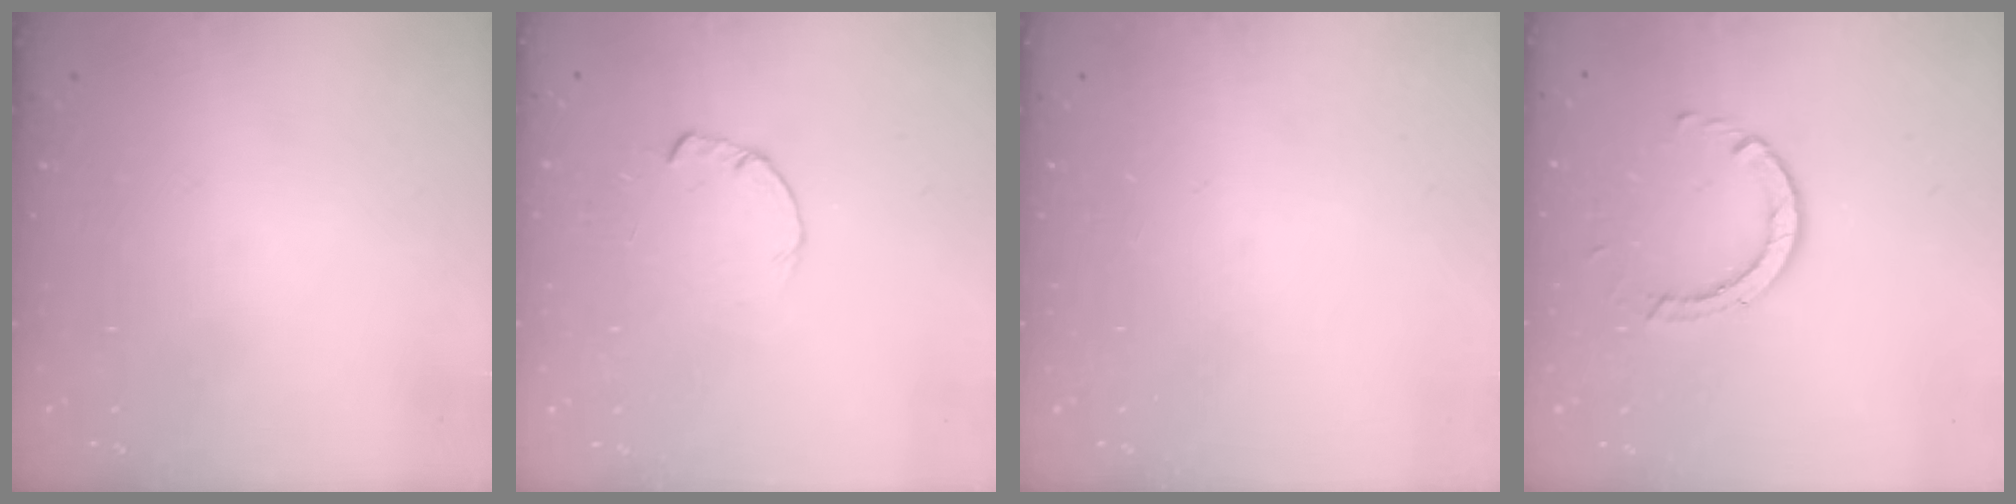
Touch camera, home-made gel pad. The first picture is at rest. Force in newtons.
{"total": 0.8, "press": 0.8, "slide": 0.2}
{"total": 0.0}
{"total": 3.1, "press": 3.1, "slide": 0.1}